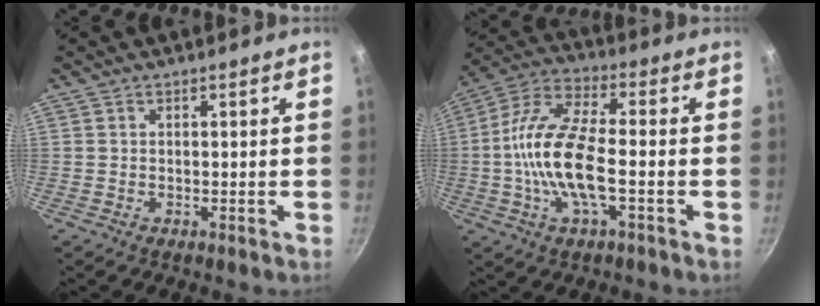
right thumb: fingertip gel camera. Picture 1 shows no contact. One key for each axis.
{"total": 15.1, "fx": -2.4, "fy": 5.5, "fz": 13.8, "tx": -0.273, "ty": 0.034, "tz": -0.064}